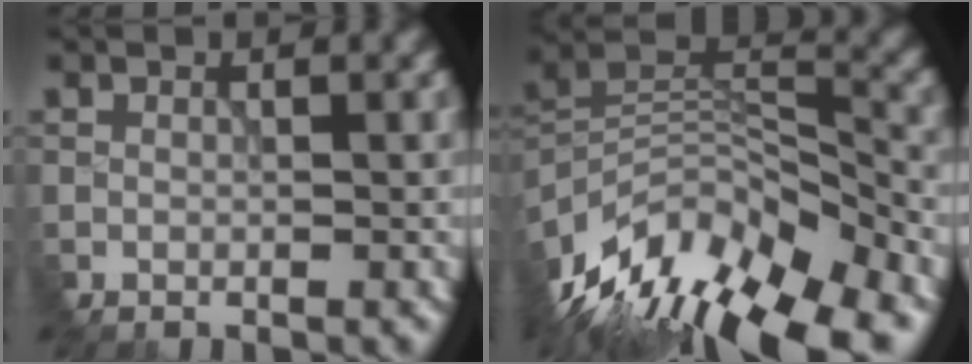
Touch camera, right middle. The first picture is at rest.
{"total": 12.5, "force": [-7.9, 5.7, 7.9], "torque": [-0.199, 0.010, -0.141]}